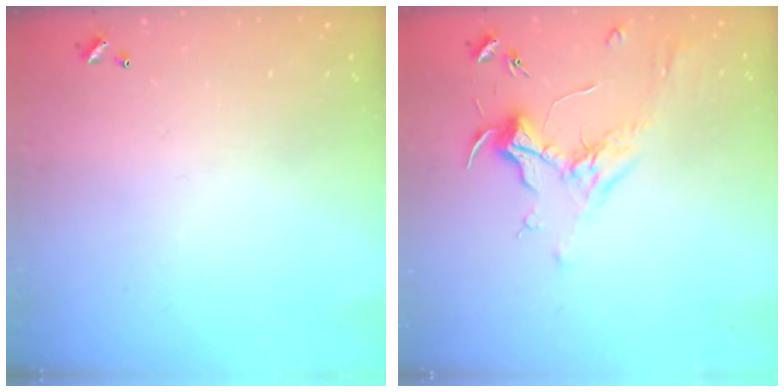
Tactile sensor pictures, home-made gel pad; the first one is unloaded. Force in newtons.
{"total": 2.0, "press": 1.9, "slide": 0.6}